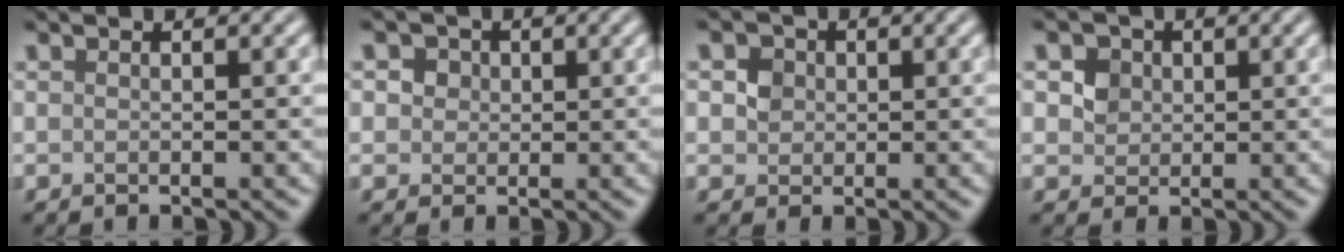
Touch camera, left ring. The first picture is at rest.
{"total": 3.2, "force": [1.3, 2.5, 1.4], "torque": [-0.021, 0.013, 0.009]}
{"total": 2.8, "force": [0.9, 2.3, 1.2], "torque": [-0.020, 0.006, 0.014]}
{"total": 4.5, "force": [2.0, 3.5, 2.1], "torque": [-0.040, 0.011, 0.029]}